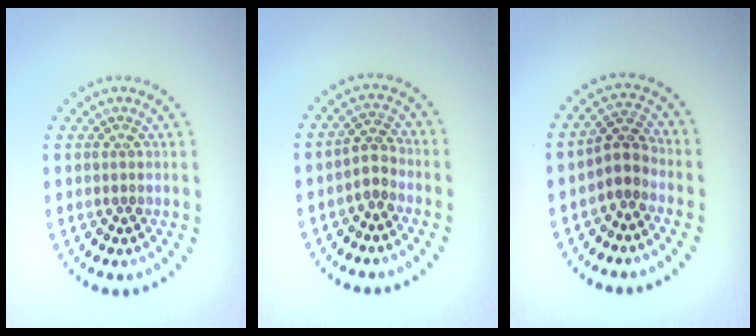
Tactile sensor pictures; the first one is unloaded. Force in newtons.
{"total": 1.8, "press": 1.4, "slide": 1.1}
{"total": 2.4, "press": 1.9, "slide": 1.4}